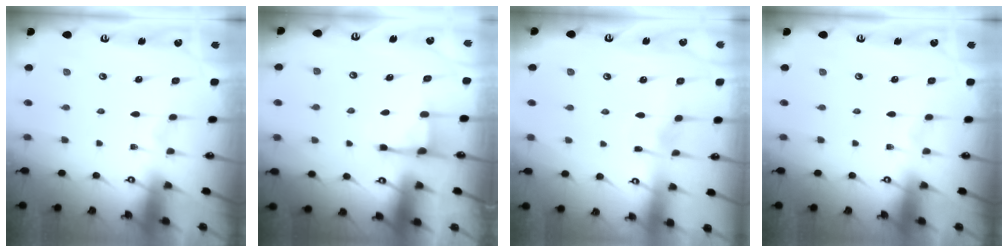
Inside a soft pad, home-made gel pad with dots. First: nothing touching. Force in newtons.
{"total": 2.5, "press": 2.4, "slide": 0.5}
{"total": 1.8, "press": 1.7, "slide": 0.3}
{"total": 0.0}